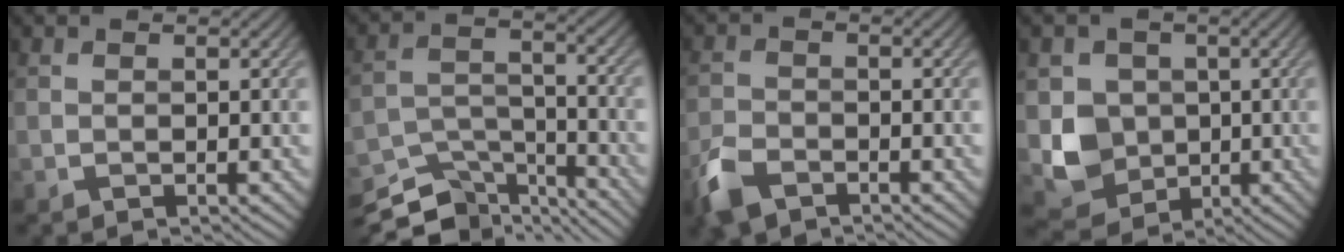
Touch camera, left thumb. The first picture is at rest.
{"total": 11.9, "force": [-10.7, 3.3, 4.2], "torque": [-0.095, -0.009, -0.166]}
{"total": 4.5, "force": [-3.3, 2.0, 2.3], "torque": [-0.051, -0.005, -0.075]}
{"total": 6.1, "force": [0.0, 5.7, 2.3], "torque": [-0.057, -0.015, -0.006]}